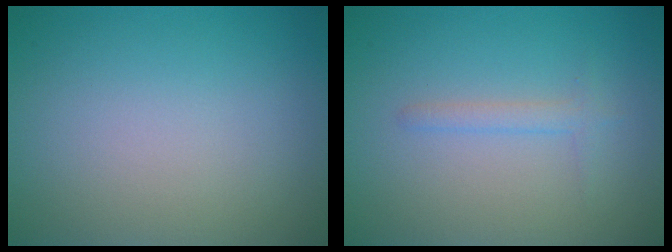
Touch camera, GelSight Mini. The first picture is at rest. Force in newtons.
{"total": 1.2, "press": 1.2, "slide": 0.1}